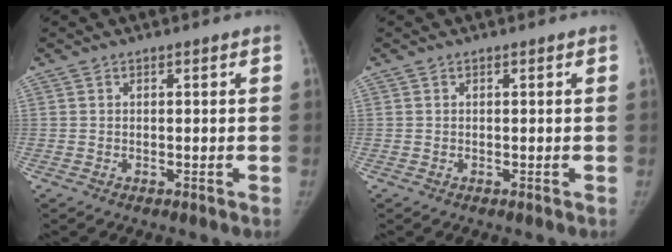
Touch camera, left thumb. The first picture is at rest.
{"total": 0.0}